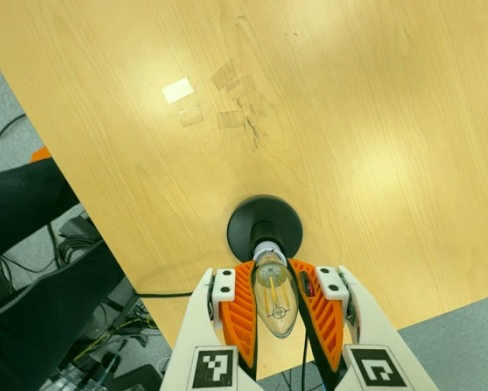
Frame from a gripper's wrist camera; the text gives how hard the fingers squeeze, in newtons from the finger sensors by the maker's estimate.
{"total": 20.5, "left": 20.3, "right": 20.8}